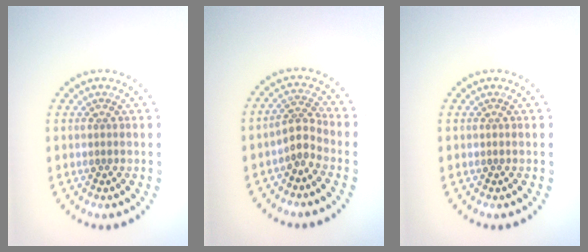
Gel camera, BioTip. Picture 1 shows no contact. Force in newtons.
{"total": 2.3, "press": 1.6, "slide": 1.6}
{"total": 0.0}